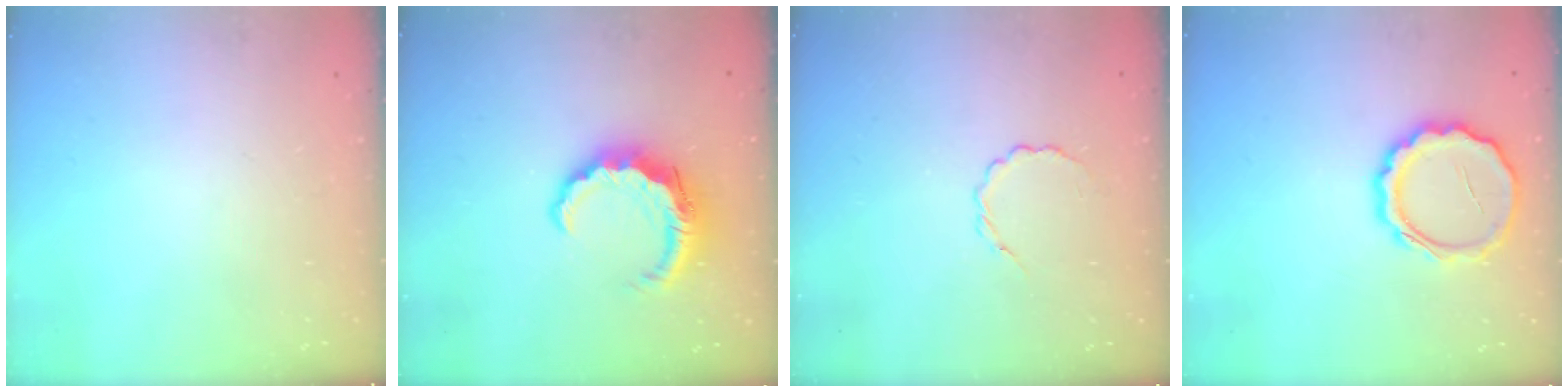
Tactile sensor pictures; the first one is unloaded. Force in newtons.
{"total": 8.7, "press": 8.6, "slide": 1.4}
{"total": 3.0, "press": 2.8, "slide": 1.0}
{"total": 10.6, "press": 10.6, "slide": 0.7}